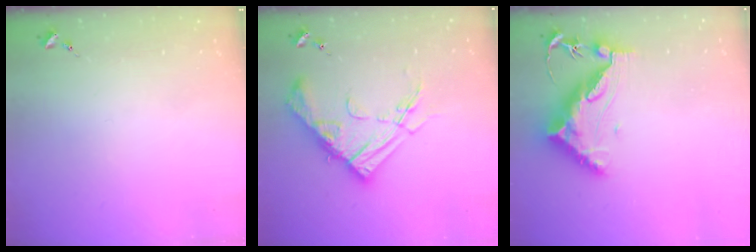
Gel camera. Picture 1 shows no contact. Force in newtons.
{"total": 18.4, "press": 18.3, "slide": 2.0}
{"total": 13.0, "press": 12.9, "slide": 0.7}